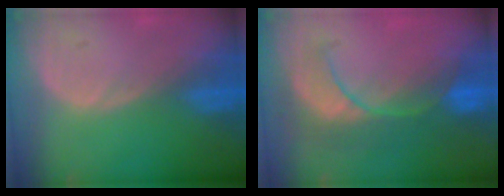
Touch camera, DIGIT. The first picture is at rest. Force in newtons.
{"total": 8.5, "press": 8.2, "slide": 2.0}